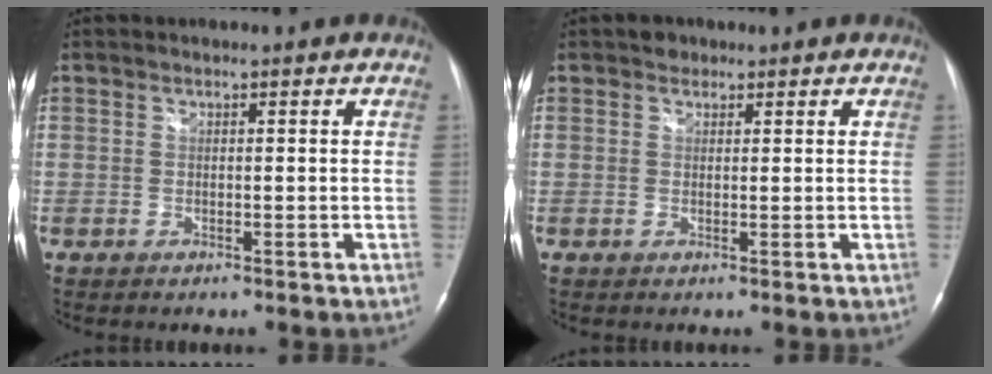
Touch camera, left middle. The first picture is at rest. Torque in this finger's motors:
{"motor_torque": [0.34, -0.01, -0.13, 0.00]}